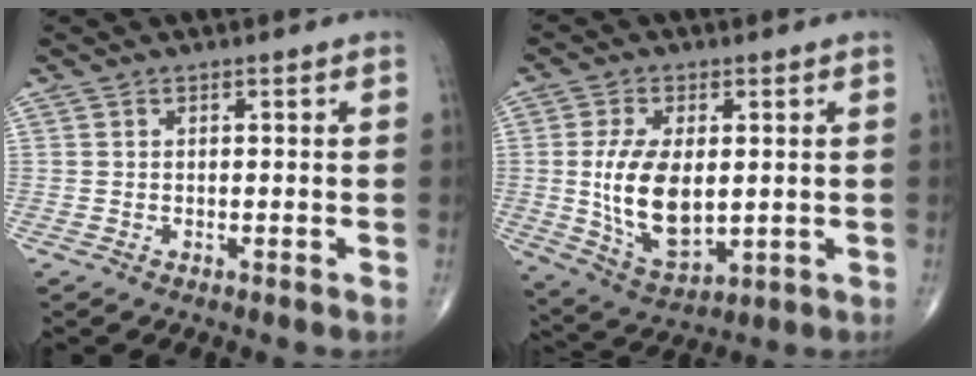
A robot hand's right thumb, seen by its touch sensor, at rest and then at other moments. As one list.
[{"total": 13.3, "force": [0.3, 7.1, 11.3], "torque": [-0.206, -0.018, 0.021]}]